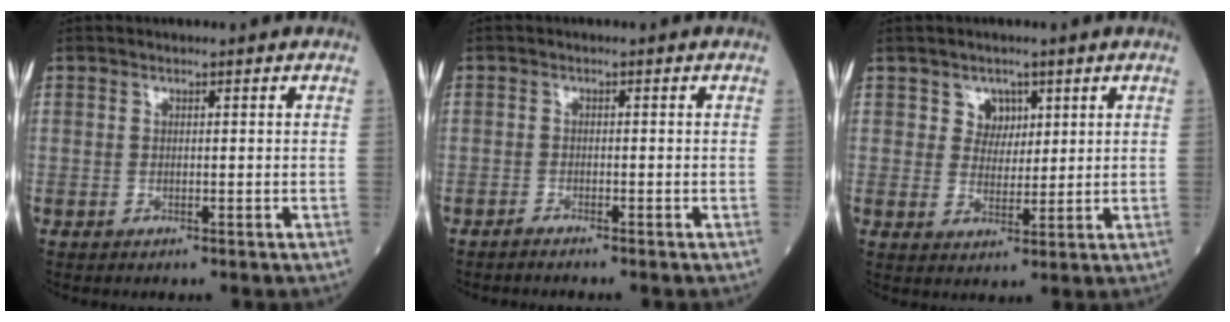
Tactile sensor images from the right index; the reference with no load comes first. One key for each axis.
{"total": 1.2, "fx": -1.2, "fy": -0.1, "fz": 0.4, "tx": -0.011, "ty": -0.001, "tz": -0.019}
{"total": 3.4, "fx": 1.7, "fy": 2.8, "fz": 0.9, "tx": -0.008, "ty": 0.002, "tz": 0.029}